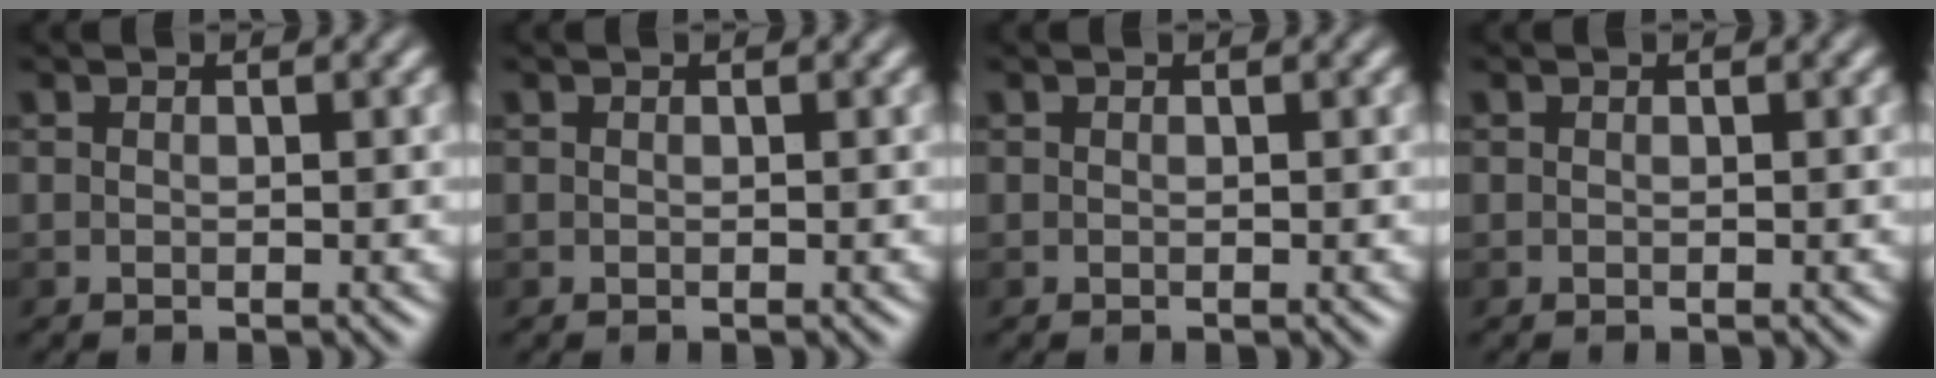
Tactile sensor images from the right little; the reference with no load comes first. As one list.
[{"total": 0.0}, {"total": 0.0}, {"total": 0.0}]